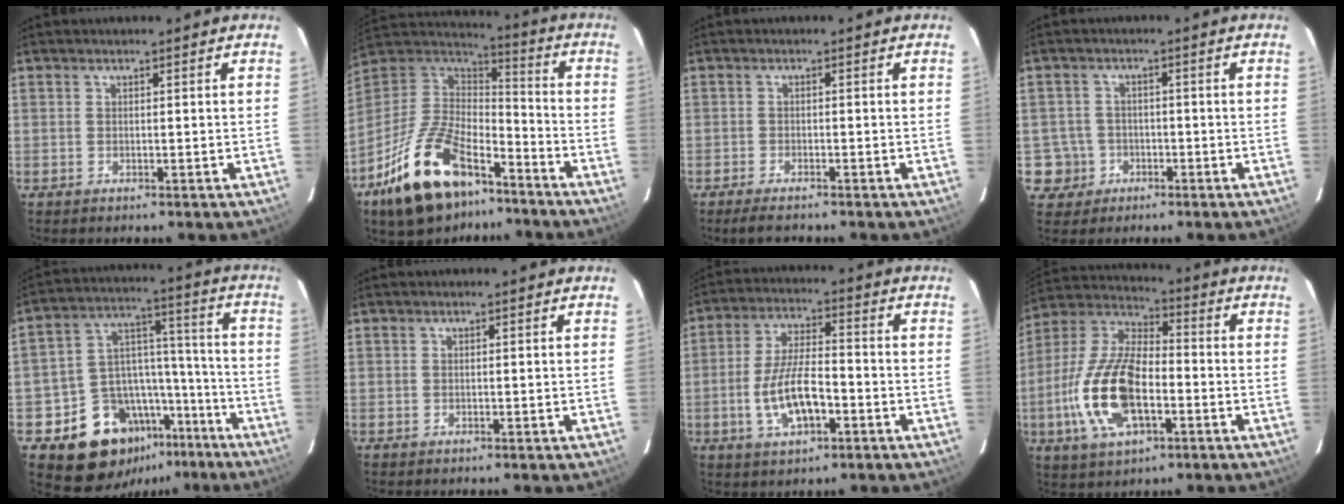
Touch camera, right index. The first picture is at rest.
{"total": 23.2, "force": [-14.2, 11.5, 14.2], "torque": [-0.299, -0.005, -0.240]}
{"total": 3.9, "force": [-3.3, 0.7, 1.9], "torque": [-0.049, -0.014, -0.060]}
{"total": 5.2, "force": [-1.7, 4.9, 0.1], "torque": [-0.010, 0.025, -0.026]}
{"total": 18.2, "force": [-11.9, 12.4, 6.2], "torque": [-0.130, 0.068, -0.158]}
{"total": 0.0}
{"total": 10.6, "force": [-3.5, 3.9, 9.2], "torque": [-0.185, 0.000, -0.058]}
{"total": 17.6, "force": [-4.9, 8.1, 14.9], "torque": [-0.322, -0.004, -0.093]}